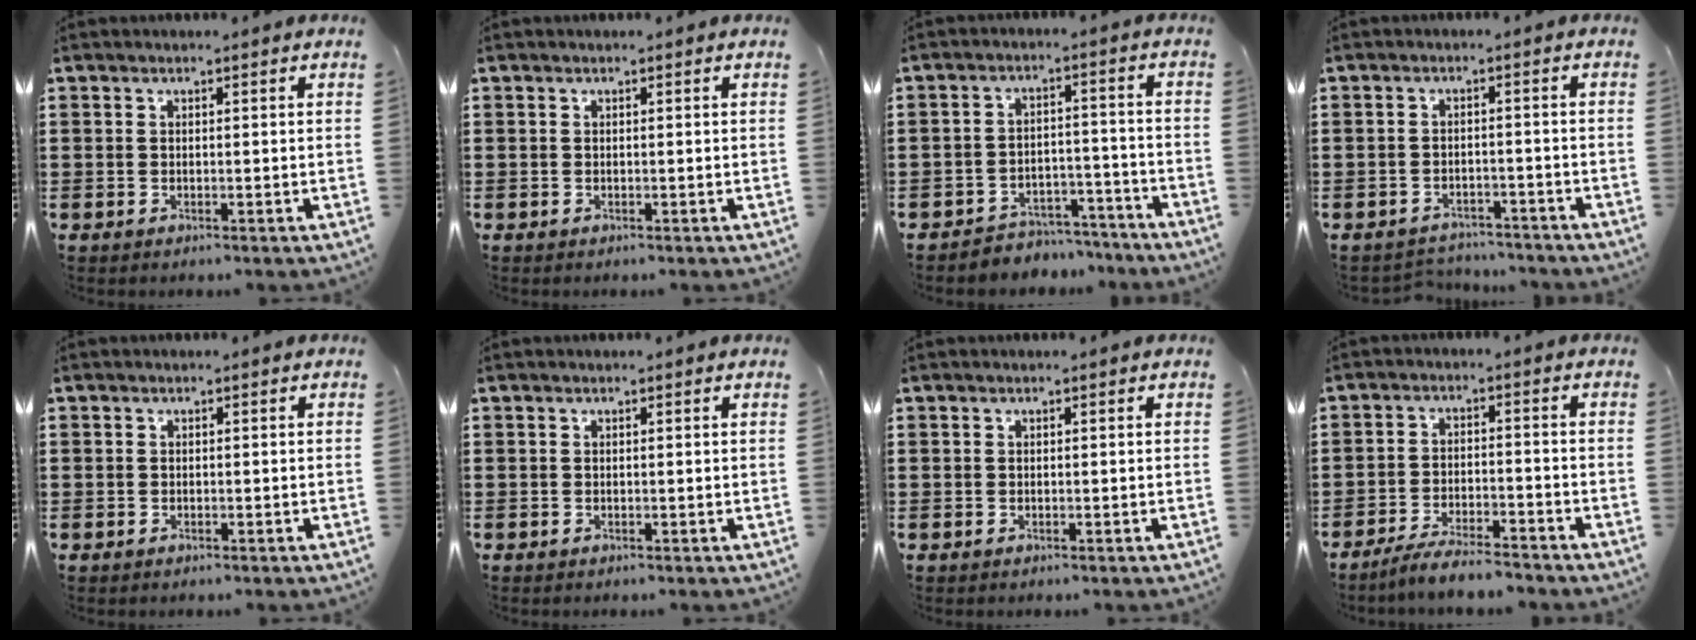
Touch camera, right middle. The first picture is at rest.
{"total": 0.0}
{"total": 4.5, "force": [-4.3, 1.0, 0.0], "torque": [-0.004, 0.010, -0.092]}
{"total": 2.6, "force": [-2.5, 0.5, -0.2], "torque": [-0.005, 0.000, -0.057]}
{"total": 0.5, "force": [-0.3, 0.4, 0.0], "torque": [0.000, 0.004, -0.007]}
{"total": 0.0}
{"total": 0.0}
{"total": 5.0, "force": [-4.7, 0.3, 1.6], "torque": [-0.033, 0.000, -0.094]}